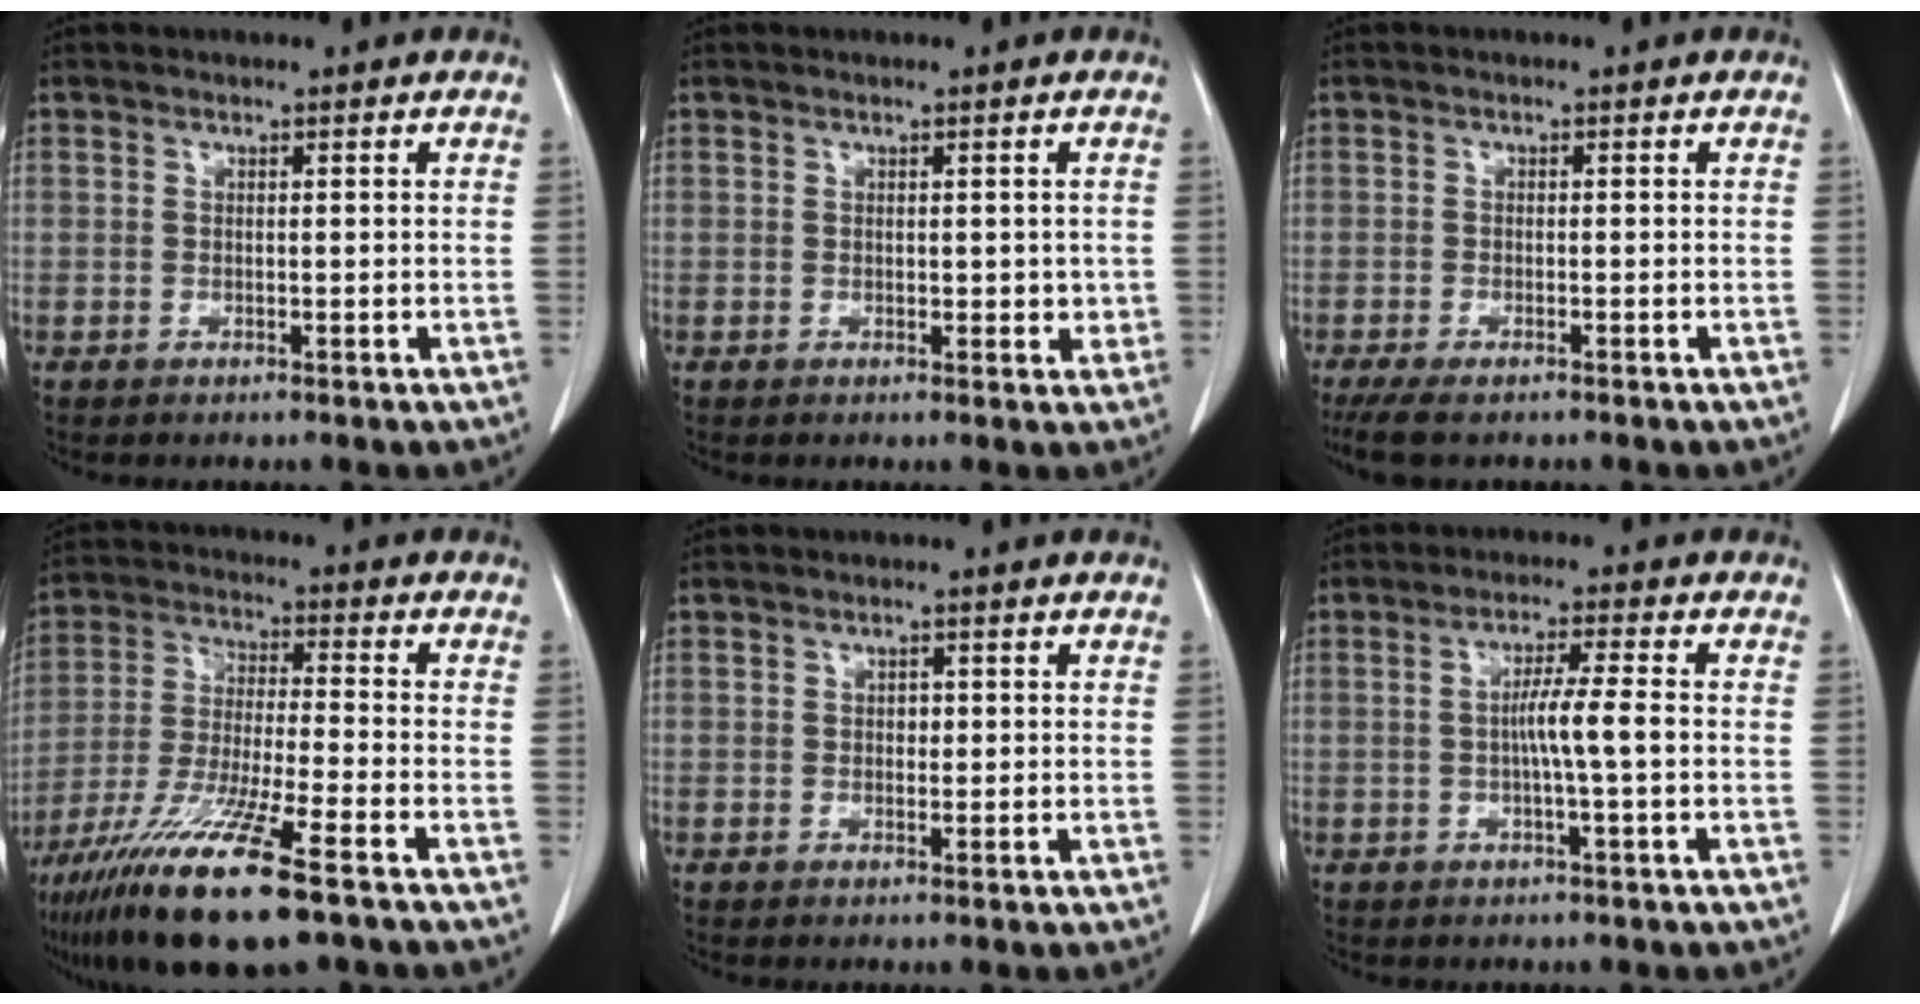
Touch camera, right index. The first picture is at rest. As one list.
[{"total": 2.3, "force": [0.1, 1.4, 1.8], "torque": [-0.018, -0.002, 0.005]}, {"total": 5.0, "force": [-3.8, 1.5, 2.9], "torque": [-0.049, -0.012, -0.062]}, {"total": 16.1, "force": [-10.1, 1.1, 12.5], "torque": [-0.251, -0.047, -0.187]}, {"total": 1.1, "force": [0.1, 0.8, 0.8], "torque": [-0.008, 0.003, 0.000]}, {"total": 4.8, "force": [-0.6, -0.5, 4.7], "torque": [-0.083, 0.005, -0.012]}]